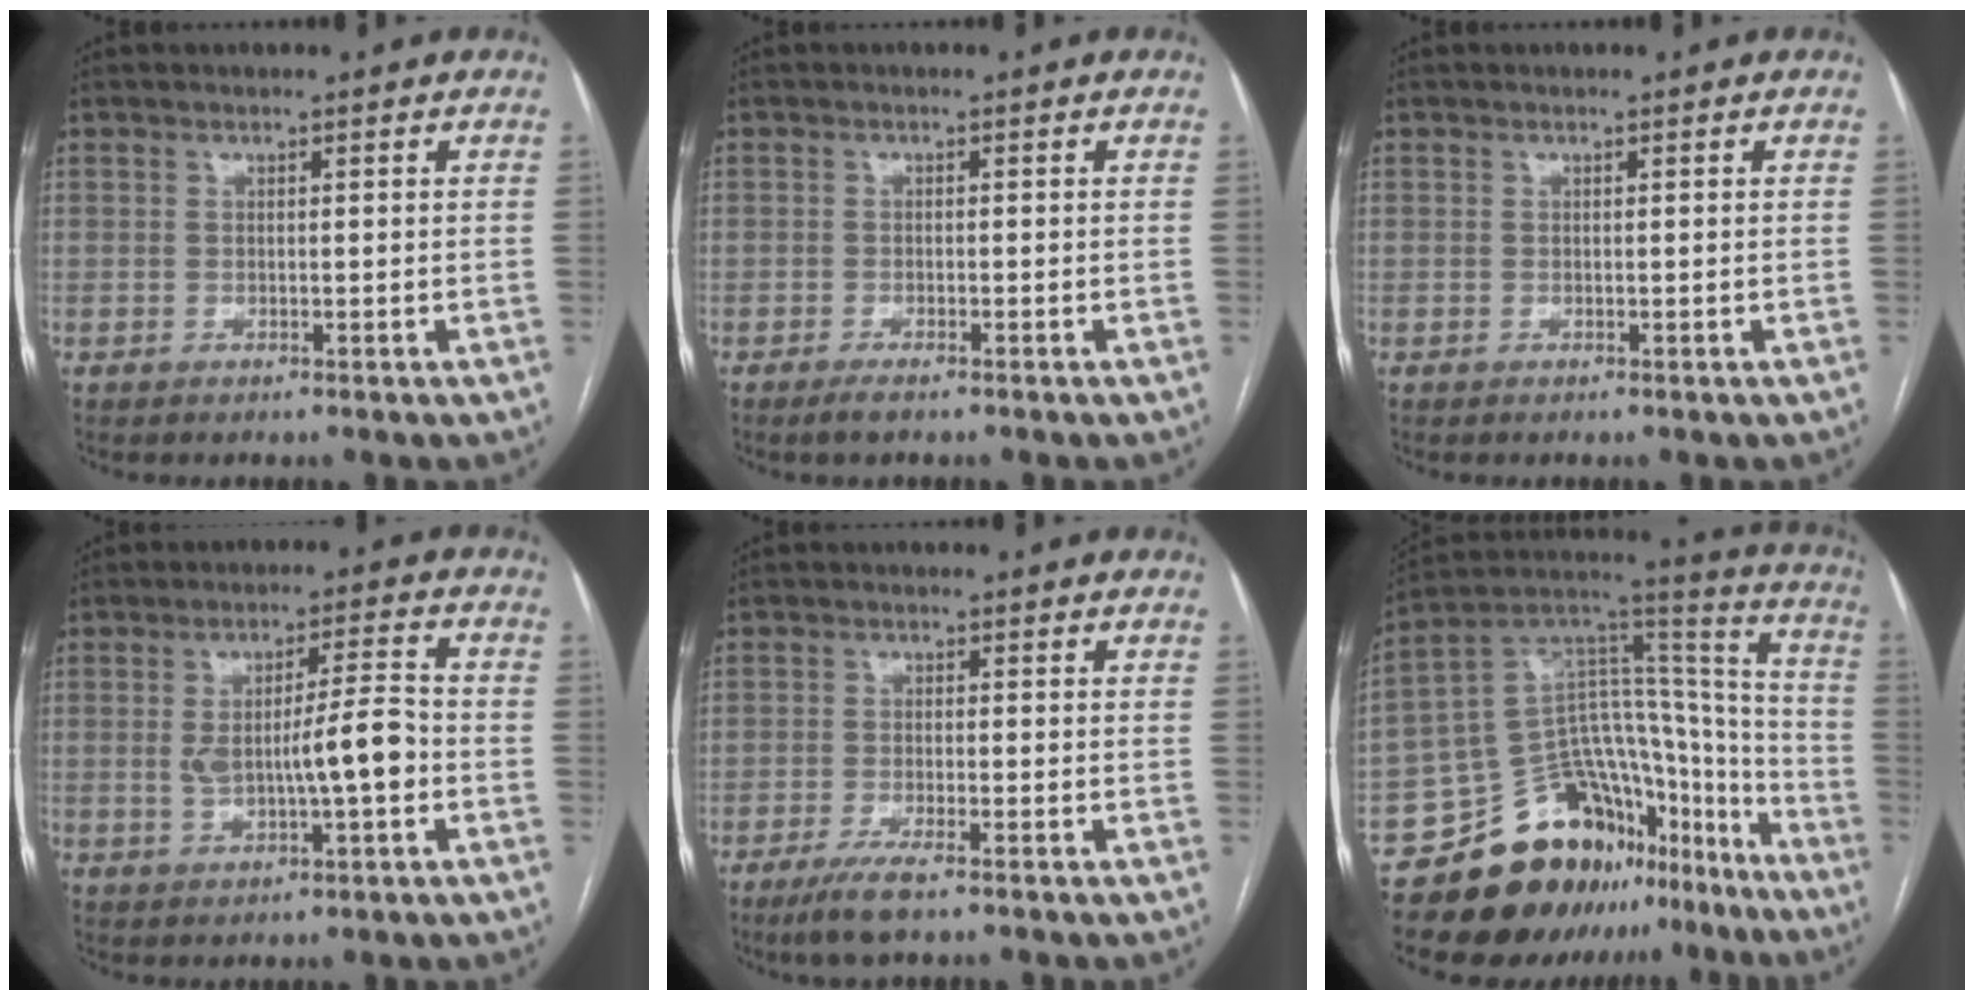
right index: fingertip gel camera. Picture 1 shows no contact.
{"total": 1.7, "force": [-1.3, 0.2, 1.1], "torque": [-0.025, -0.003, -0.024]}
{"total": 0.0}
{"total": 8.5, "force": [-1.1, 1.4, 8.3], "torque": [-0.143, 0.012, -0.014]}
{"total": 5.0, "force": [-3.5, 0.3, 3.6], "torque": [-0.071, -0.013, -0.062]}
{"total": 23.5, "force": [-16.7, 12.4, 10.8], "torque": [-0.133, 0.082, -0.254]}